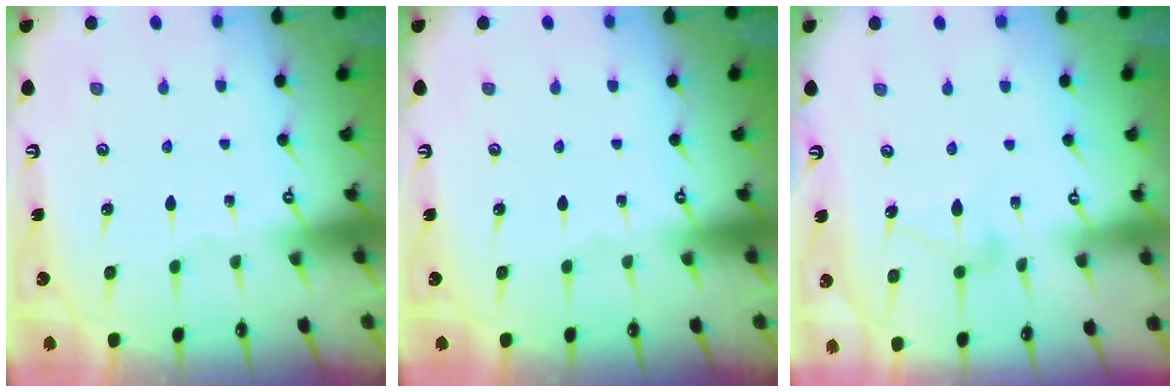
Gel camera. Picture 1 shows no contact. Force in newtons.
{"total": 0.0}
{"total": 9.8, "press": 9.8, "slide": 0.3}